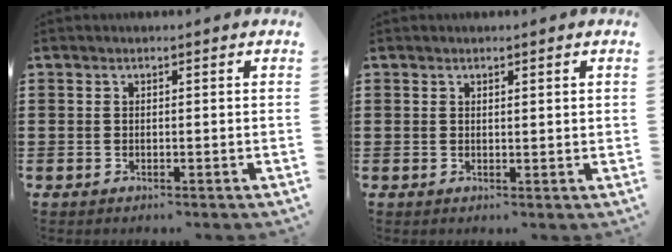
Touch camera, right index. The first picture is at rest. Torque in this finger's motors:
{"motor_torque": [-0.45, 0.21, 0.00, -0.01]}